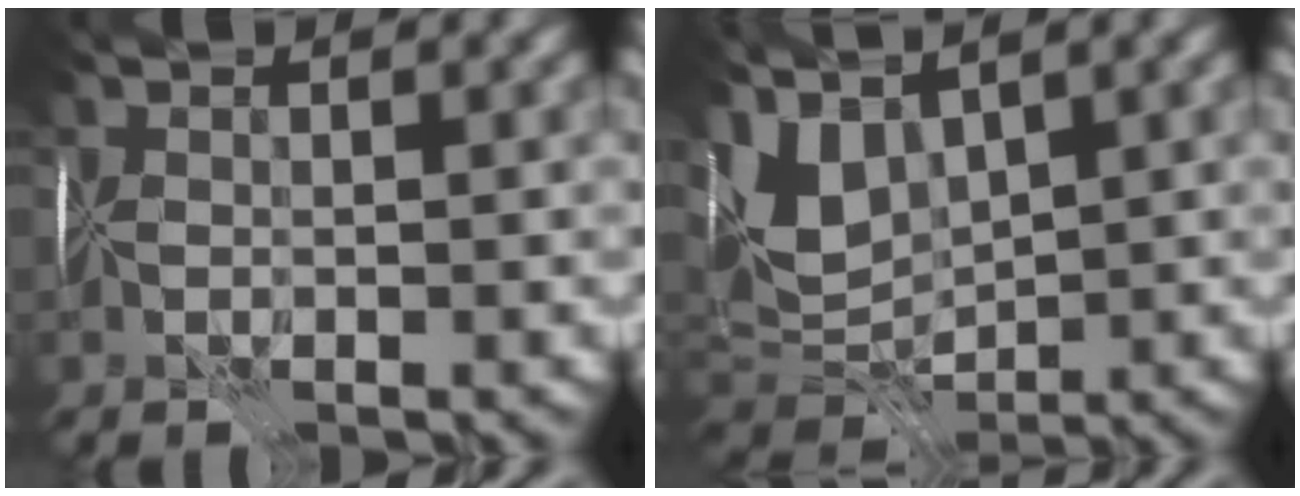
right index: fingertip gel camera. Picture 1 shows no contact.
{"total": 6.4, "force": [2.4, 2.8, 5.2], "torque": [-0.107, -0.007, 0.045]}